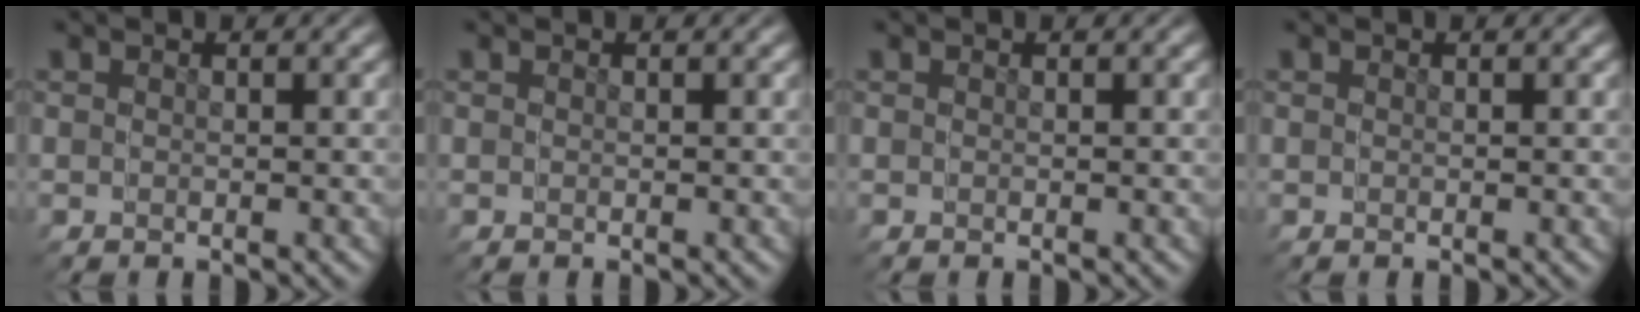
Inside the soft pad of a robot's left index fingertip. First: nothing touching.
{"total": 0.0}
{"total": 0.0}
{"total": 0.0}